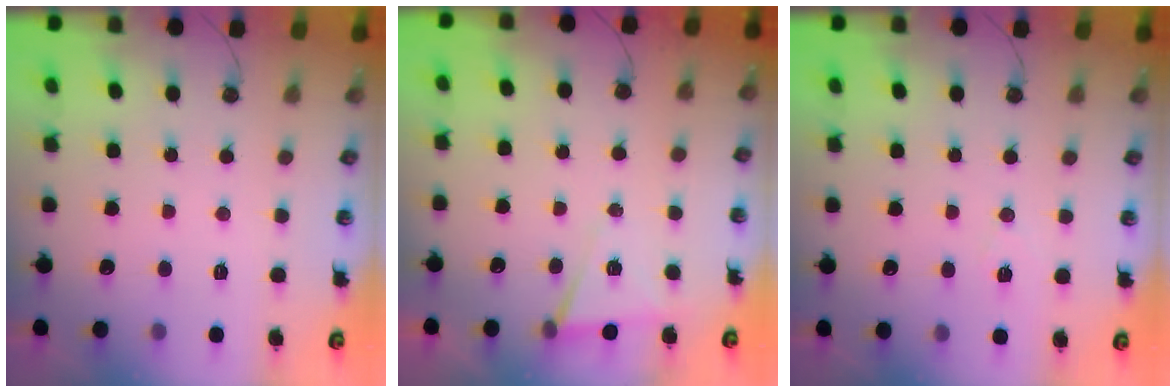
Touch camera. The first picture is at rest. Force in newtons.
{"total": 6.3, "press": 4.4, "slide": 4.5}
{"total": 7.0, "press": 5.3, "slide": 4.6}